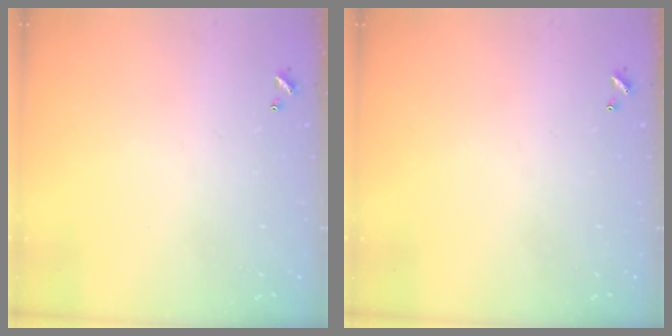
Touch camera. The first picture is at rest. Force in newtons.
{"total": 0.0}